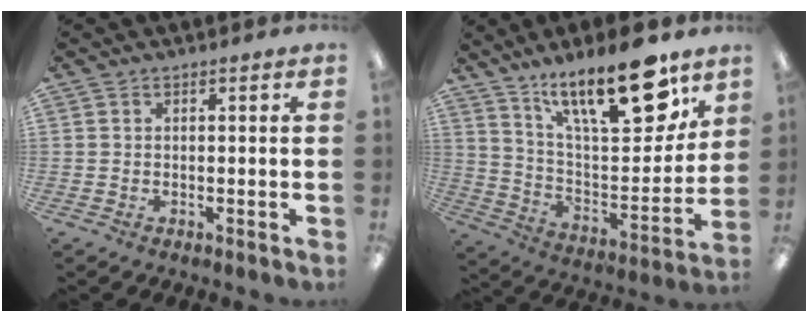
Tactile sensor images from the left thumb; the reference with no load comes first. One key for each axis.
{"total": 23.1, "fx": 15.1, "fy": 7.5, "fz": 15.7, "tx": -0.241, "ty": -0.095, "tz": 0.249}